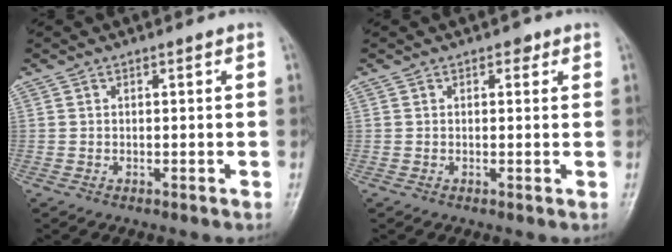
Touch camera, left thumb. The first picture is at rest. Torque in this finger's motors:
{"motor_torque": [0.11, -0.02, 0.05, -0.15, 0.00]}